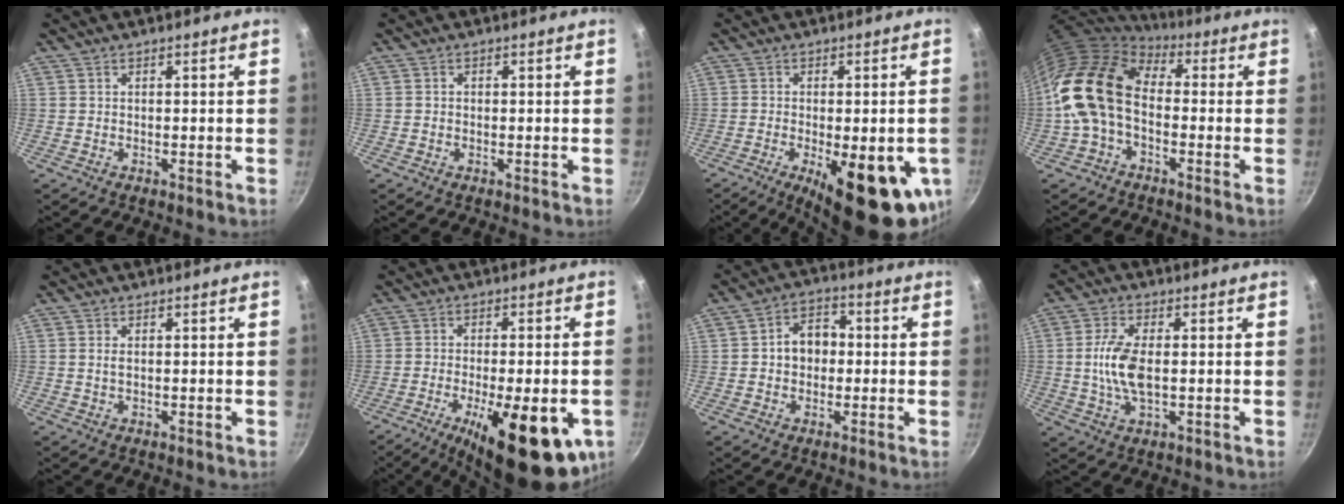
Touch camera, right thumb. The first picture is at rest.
{"total": 0.6, "force": [-0.1, 0.5, 0.3], "torque": [-0.004, 0.004, -0.002]}
{"total": 17.5, "force": [-5.6, 6.2, 15.4], "torque": [-0.179, -0.002, -0.066]}
{"total": 15.6, "force": [-0.8, 10.3, 11.7], "torque": [-0.200, 0.031, -0.030]}
{"total": 1.4, "force": [0.2, 0.8, 1.1], "torque": [-0.022, 0.001, 0.003]}
{"total": 20.3, "force": [-7.7, 7.2, 17.4], "torque": [-0.229, 0.003, -0.104]}
{"total": 7.5, "force": [-0.1, 5.8, 4.7], "torque": [-0.038, 0.020, -0.010]}
{"total": 8.6, "force": [0.0, 4.3, 7.5], "torque": [-0.151, 0.003, -0.004]}